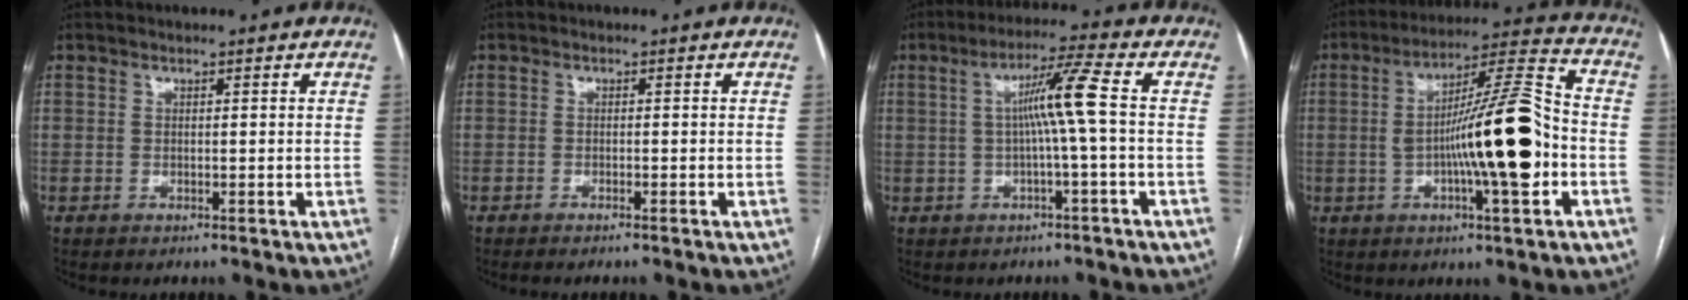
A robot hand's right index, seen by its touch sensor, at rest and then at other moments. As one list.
[{"total": 3.1, "force": [-2.7, -0.4, 1.5], "torque": [-0.017, -0.002, -0.039]}, {"total": 7.1, "force": [0.1, -1.2, 6.9], "torque": [-0.118, 0.016, 0.005]}, {"total": 16.1, "force": [-2.7, 1.5, 15.8], "torque": [-0.255, 0.011, -0.044]}]